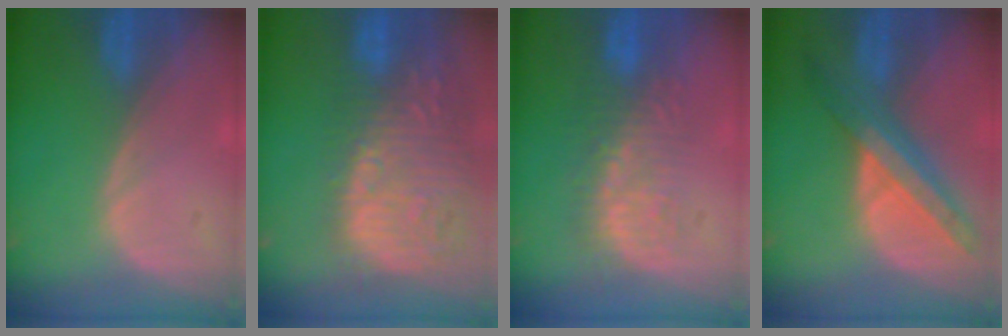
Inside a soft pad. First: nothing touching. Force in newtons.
{"total": 15.8, "press": 12.9, "slide": 9.1}
{"total": 6.8, "press": 6.7, "slide": 1.4}
{"total": 8.6, "press": 7.5, "slide": 4.2}